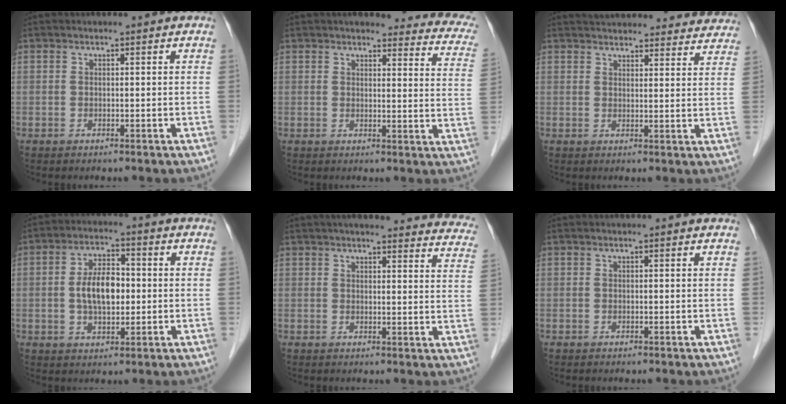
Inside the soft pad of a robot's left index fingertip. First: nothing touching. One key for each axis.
{"total": 17.8, "fx": 16.1, "fy": 3.9, "fz": 6.5, "tx": -0.041, "ty": -0.035, "tz": 0.153}
{"total": 23.2, "fx": 21.8, "fy": 5.3, "fz": 6.0, "tx": -0.084, "ty": -0.010, "tz": 0.259}
{"total": 7.2, "fx": -0.4, "fy": 3.6, "fz": 6.2, "tx": -0.123, "ty": 0.006, "tz": -0.007}
{"total": 24.9, "fx": 23.1, "fy": 3.9, "fz": 8.5, "tx": -0.100, "ty": -0.046, "tz": 0.250}
{"total": 0.8, "fx": 0.8, "fy": 0.0, "fz": 0.3, "tx": -0.009, "ty": 0.008, "tz": 0.007}